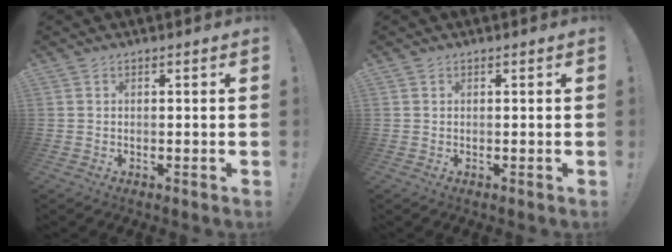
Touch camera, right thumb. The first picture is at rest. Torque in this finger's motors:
{"motor_torque": [-0.17, -0.01, -0.39, 0.27, -0.02]}